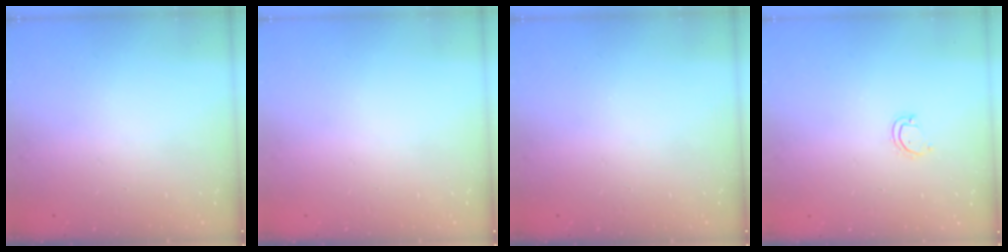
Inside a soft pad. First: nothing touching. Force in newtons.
{"total": 0.0}
{"total": 0.0}
{"total": 3.3, "press": 3.3, "slide": 0.2}